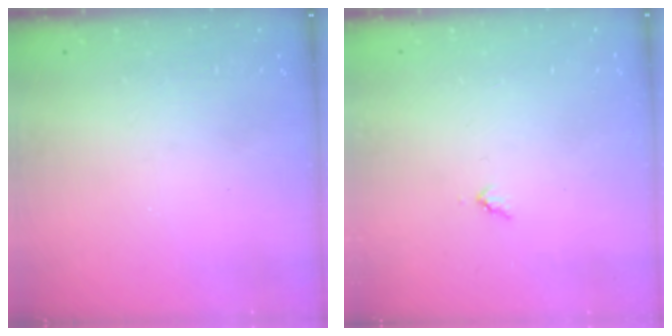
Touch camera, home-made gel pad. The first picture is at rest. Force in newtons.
{"total": 3.0, "press": 3.0, "slide": 0.3}